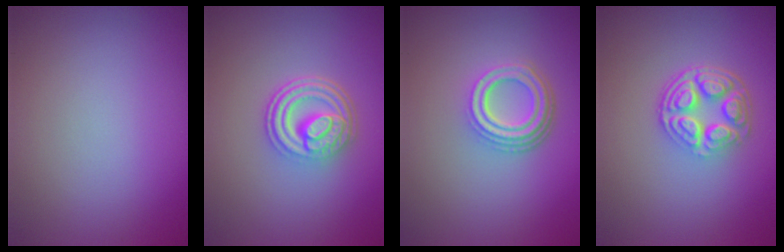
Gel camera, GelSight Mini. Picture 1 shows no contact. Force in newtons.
{"total": 4.8, "press": 3.6, "slide": 3.2}
{"total": 4.2, "press": 3.1, "slide": 2.7}
{"total": 5.0, "press": 3.7, "slide": 3.4}